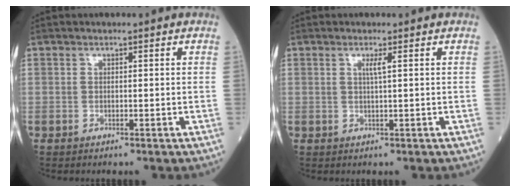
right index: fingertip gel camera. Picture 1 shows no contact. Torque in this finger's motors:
{"motor_torque": [0.04, 0.00, 0.12, 0.04]}